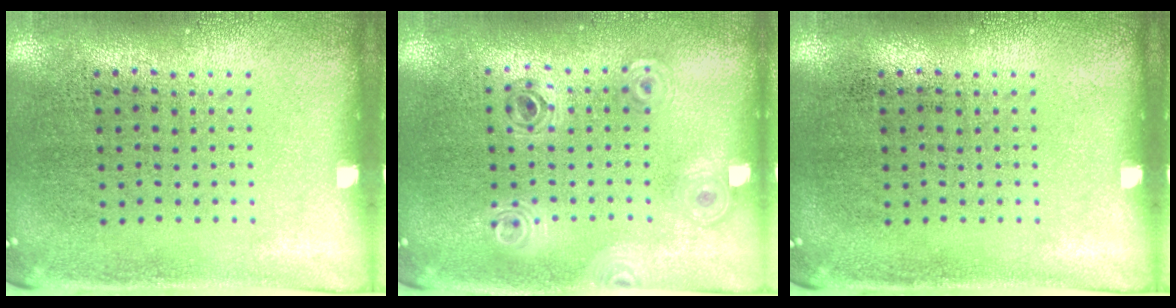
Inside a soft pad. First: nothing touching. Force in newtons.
{"total": 0.9, "press": 0.9, "slide": 0.1}
{"total": 0.0}